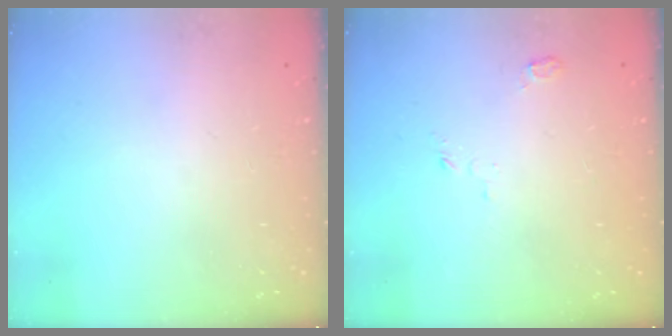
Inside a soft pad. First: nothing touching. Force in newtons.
{"total": 3.3, "press": 3.2, "slide": 0.9}